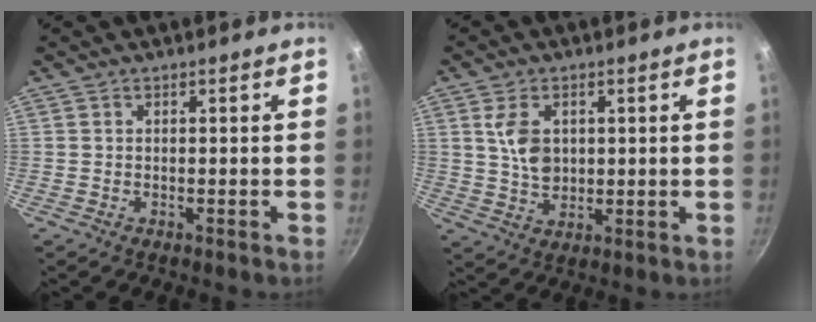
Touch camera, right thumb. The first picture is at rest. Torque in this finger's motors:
{"motor_torque": [0.11, 1.36, 0.65, -0.11, 0.21]}